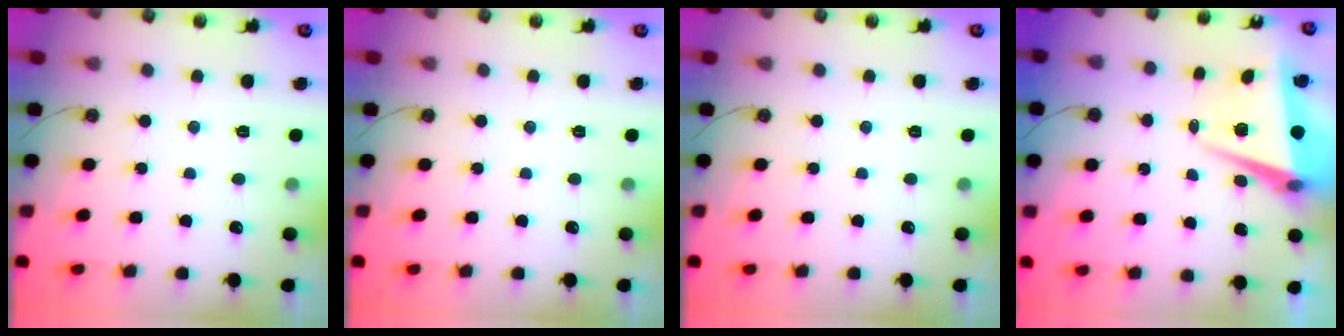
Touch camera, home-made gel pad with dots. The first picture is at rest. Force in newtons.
{"total": 0.0}
{"total": 0.0}
{"total": 6.7, "press": 6.4, "slide": 1.8}